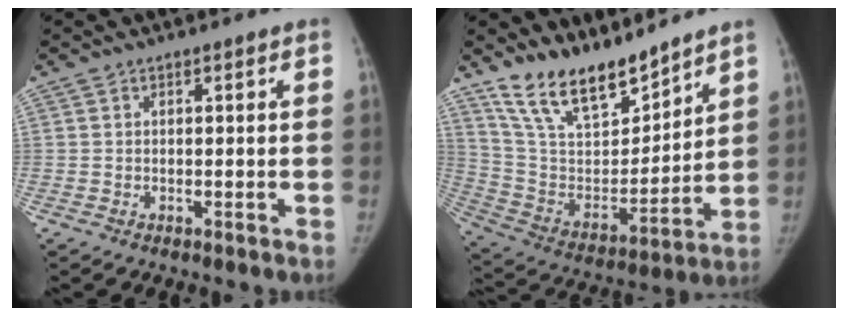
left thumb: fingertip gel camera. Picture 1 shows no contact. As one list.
[{"total": 16.9, "force": [14.2, 5.6, 7.3], "torque": [-0.094, -0.086, 0.270]}]